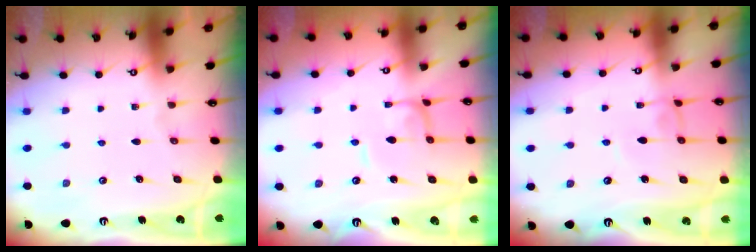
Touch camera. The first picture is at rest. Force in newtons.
{"total": 1.5, "press": 1.5, "slide": 0.2}
{"total": 2.6, "press": 2.6, "slide": 0.1}